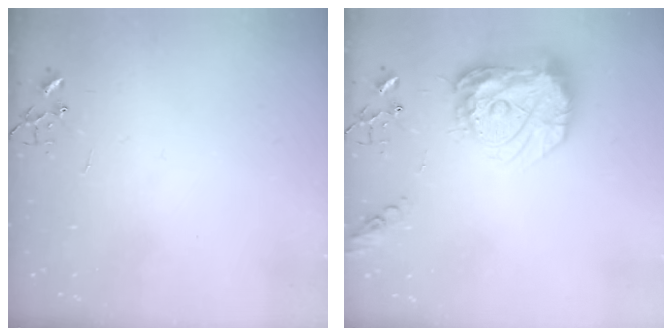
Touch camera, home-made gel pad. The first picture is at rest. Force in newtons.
{"total": 18.2, "press": 18.1, "slide": 1.7}